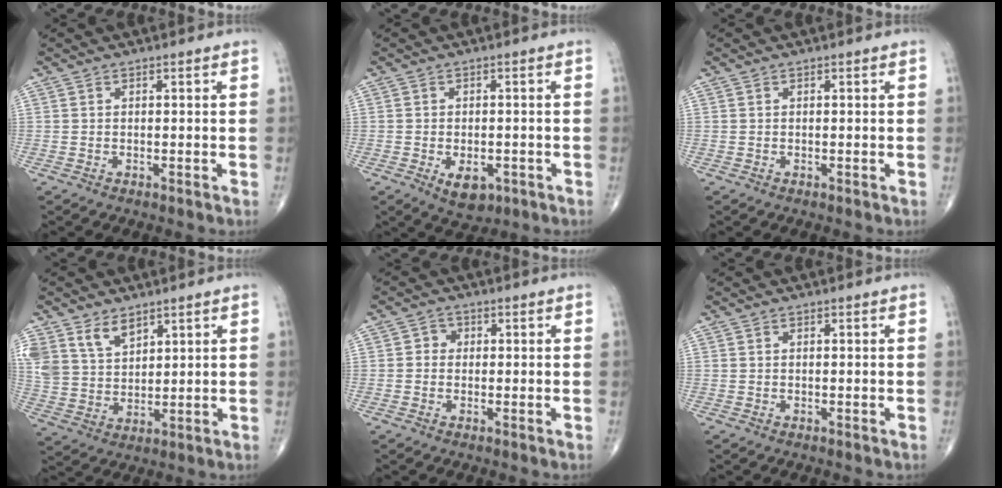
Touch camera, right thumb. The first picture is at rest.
{"total": 5.3, "force": [-1.9, 3.1, 3.8], "torque": [-0.052, 0.002, -0.018]}
{"total": 0.0}
{"total": 9.0, "force": [5.7, 5.5, 4.2], "torque": [-0.066, -0.023, 0.121]}
{"total": 2.0, "force": [0.0, 1.8, 0.8], "torque": [0.002, 0.006, -0.006]}
{"total": 0.0}